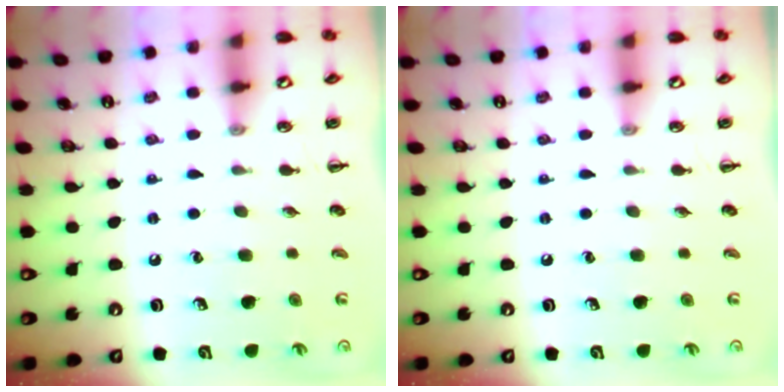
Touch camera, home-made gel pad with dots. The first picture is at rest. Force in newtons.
{"total": 0.0}